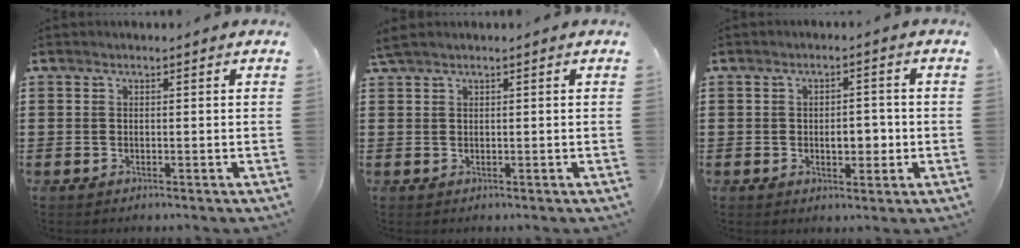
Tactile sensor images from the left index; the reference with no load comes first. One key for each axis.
{"total": 1.0, "fx": 0.8, "fy": 0.0, "fz": 0.7, "tx": -0.014, "ty": 0.000, "tz": 0.015}
{"total": 4.4, "fx": -0.7, "fy": 2.3, "fz": 3.7, "tx": -0.054, "ty": 0.000, "tz": -0.020}